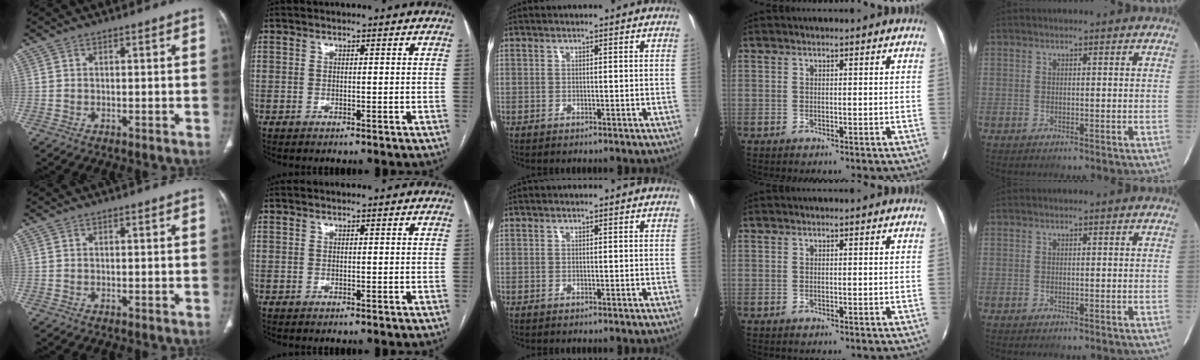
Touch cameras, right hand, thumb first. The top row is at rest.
{}